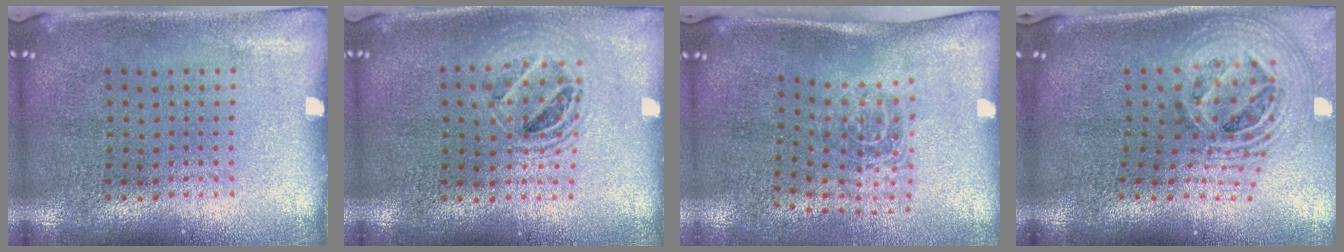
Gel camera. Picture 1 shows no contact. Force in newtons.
{"total": 1.5, "press": 1.3, "slide": 0.7}
{"total": 1.7, "press": 1.1, "slide": 1.3}
{"total": 2.7, "press": 1.9, "slide": 1.9}